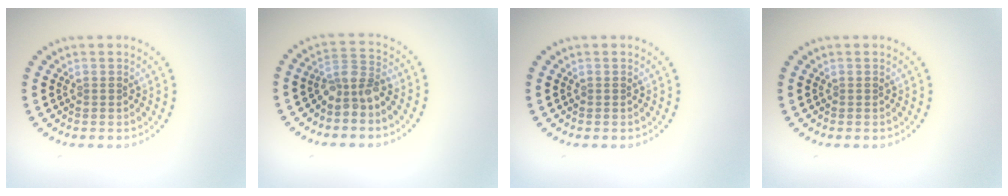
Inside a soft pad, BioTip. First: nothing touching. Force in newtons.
{"total": 3.1, "press": 2.2, "slide": 2.2}
{"total": 0.0}
{"total": 0.0}